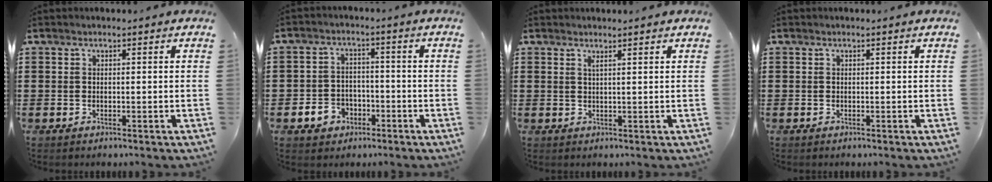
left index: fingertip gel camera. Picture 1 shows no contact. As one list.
[{"total": 4.0, "force": [-2.4, 3.1, 1.0], "torque": [-0.026, 0.011, -0.048]}, {"total": 1.5, "force": [1.1, -0.1, 0.9], "torque": [-0.020, -0.001, 0.021]}, {"total": 0.0}]